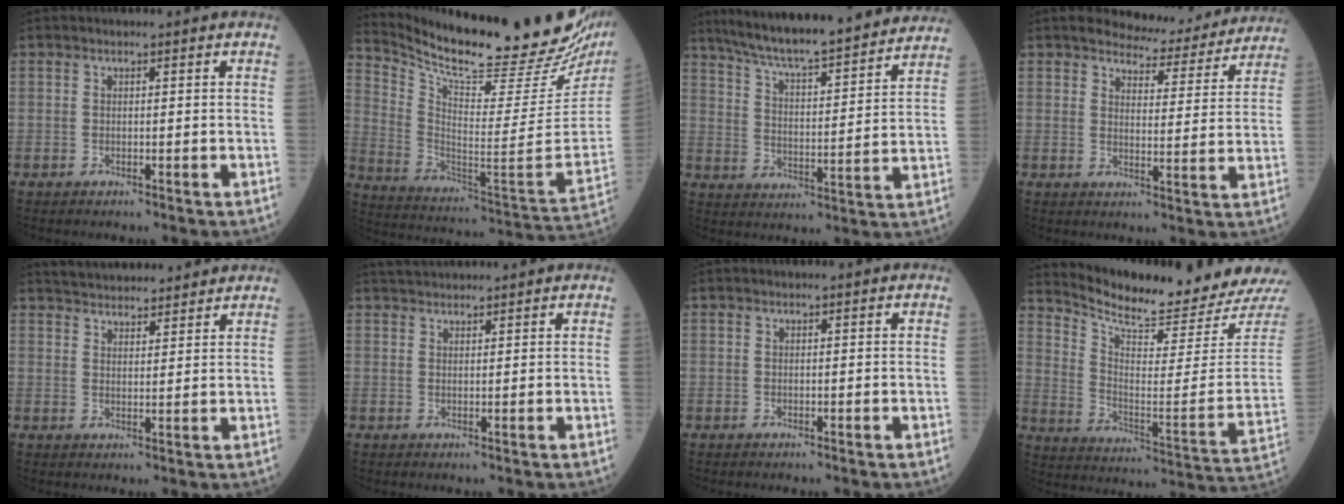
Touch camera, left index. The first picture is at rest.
{"total": 27.6, "force": [24.4, 3.8, 12.3], "torque": [-0.217, -0.093, 0.342]}
{"total": 22.5, "force": [20.2, 1.6, 9.9], "torque": [-0.162, 0.000, 0.286]}
{"total": 10.0, "force": [9.6, 2.3, 1.4], "torque": [-0.012, -0.015, 0.113]}
{"total": 11.3, "force": [10.6, 2.3, 3.1], "torque": [-0.044, 0.024, 0.151]}
{"total": 4.0, "force": [3.8, 0.4, 1.1], "torque": [-0.018, 0.036, 0.067]}
{"total": 0.0}
{"total": 17.8, "force": [17.3, -1.2, 3.7], "torque": [-0.087, -0.114, 0.247]}